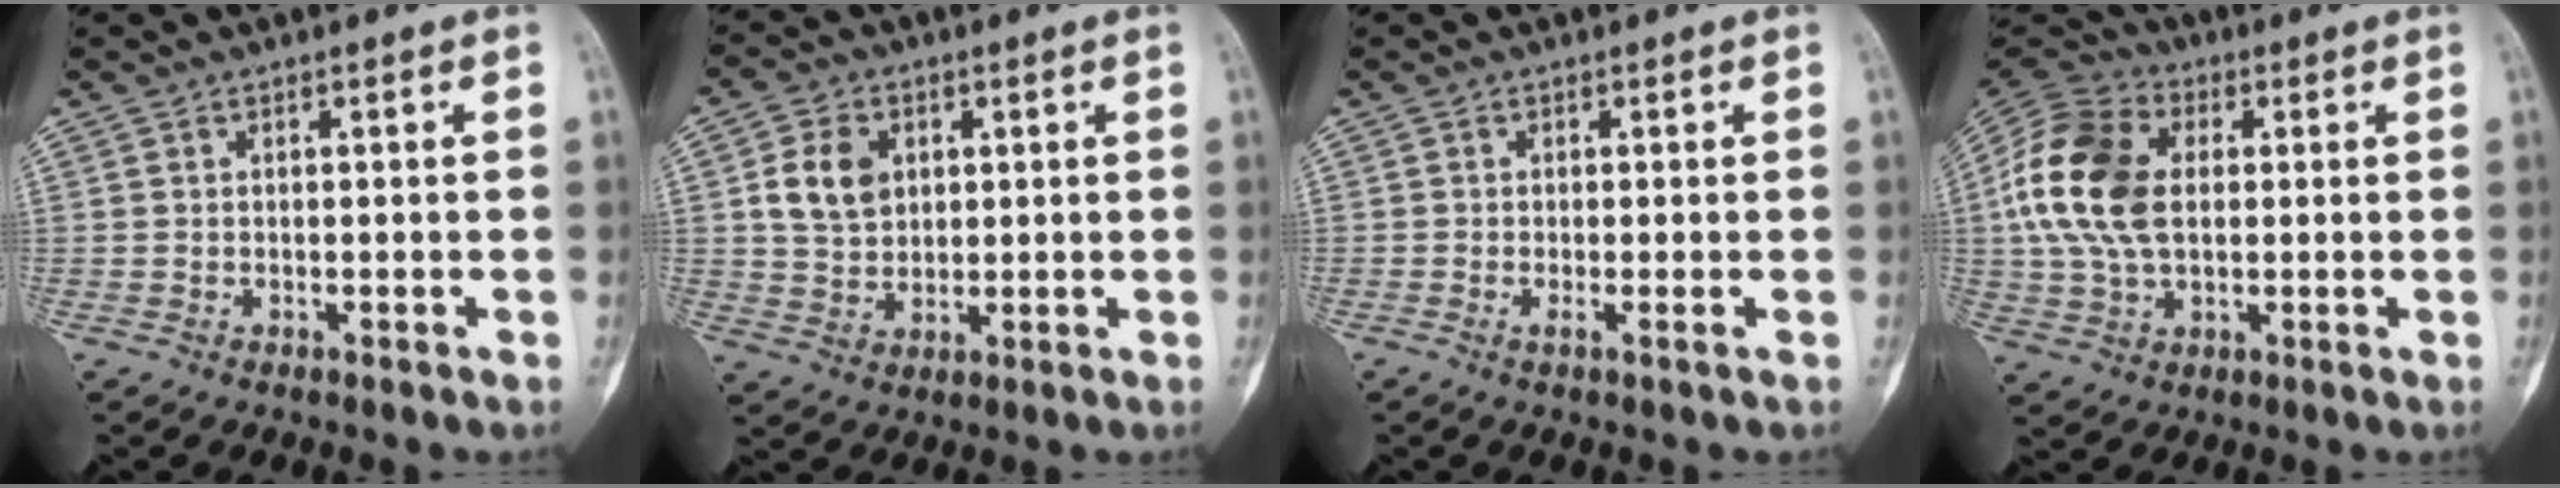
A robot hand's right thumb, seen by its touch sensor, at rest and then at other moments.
{"total": 8.2, "force": [2.1, 6.2, 4.9], "torque": [-0.071, -0.006, 0.043]}
{"total": 1.0, "force": [-0.3, -0.1, 0.9], "torque": [-0.021, -0.003, -0.009]}
{"total": 16.7, "force": [2.0, 11.1, 12.3], "torque": [-0.237, 0.016, 0.031]}